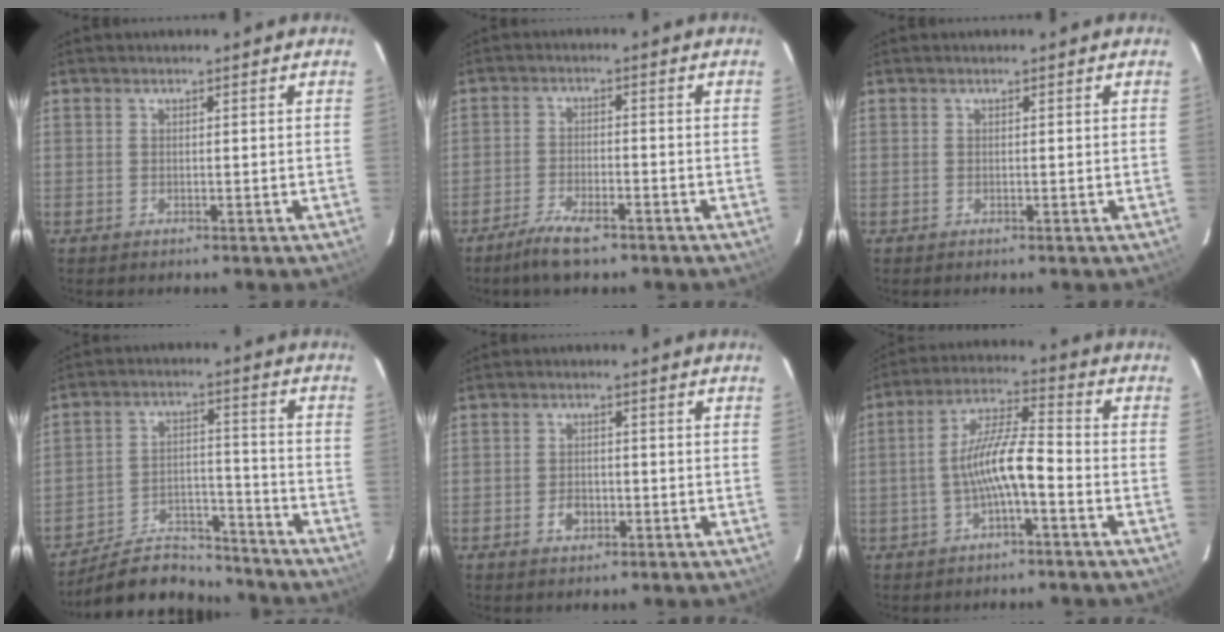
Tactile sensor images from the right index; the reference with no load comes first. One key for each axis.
{"total": 6.7, "fx": -5.0, "fy": 2.0, "fz": 4.0, "tx": -0.097, "ty": -0.004, "tz": -0.091}
{"total": 0.0}
{"total": 13.3, "fx": -12.2, "fy": 4.6, "fz": 2.4, "tx": -0.062, "ty": 0.033, "tz": -0.188}
{"total": 3.3, "fx": -1.4, "fy": 2.4, "fz": 1.9, "tx": -0.034, "ty": 0.003, "tz": -0.020}
{"total": 9.0, "fx": -2.9, "fy": 1.6, "fz": 8.3, "tx": -0.170, "ty": 0.016, "tz": -0.053}